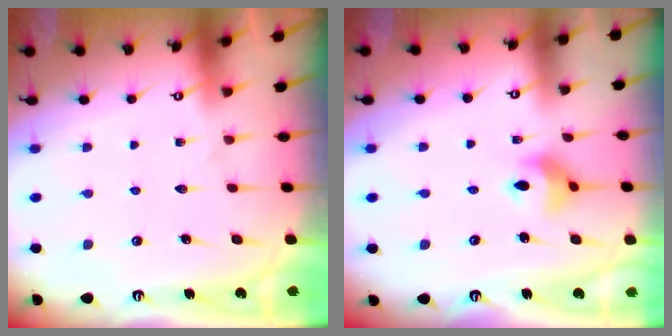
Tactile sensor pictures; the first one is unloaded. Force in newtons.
{"total": 8.5, "press": 8.2, "slide": 1.9}